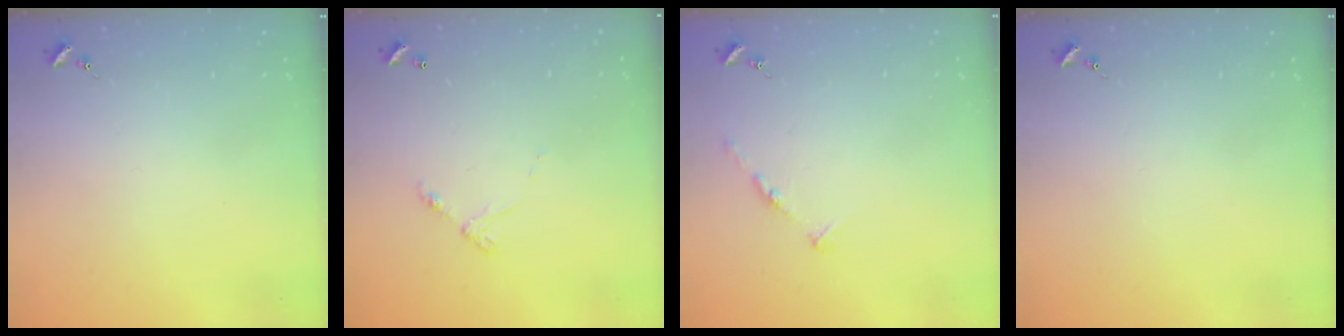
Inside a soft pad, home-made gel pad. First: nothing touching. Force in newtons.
{"total": 5.8, "press": 5.8, "slide": 0.5}
{"total": 4.9, "press": 4.9, "slide": 0.5}
{"total": 0.0}